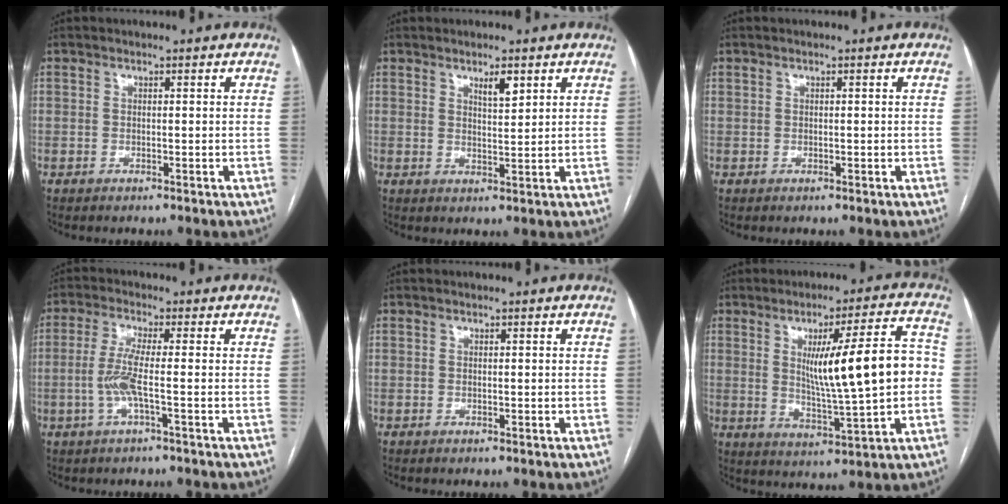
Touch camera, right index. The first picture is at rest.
{"total": 3.0, "force": [1.9, 0.6, 2.2], "torque": [-0.040, -0.004, 0.033]}
{"total": 0.5, "force": [0.2, 0.3, 0.4], "torque": [-0.007, 0.001, 0.005]}
{"total": 5.0, "force": [-1.1, -0.1, 4.8], "torque": [-0.111, -0.002, -0.026]}
{"total": 0.0}
{"total": 14.3, "force": [0.9, 1.2, 14.3], "torque": [-0.215, 0.013, 0.021]}